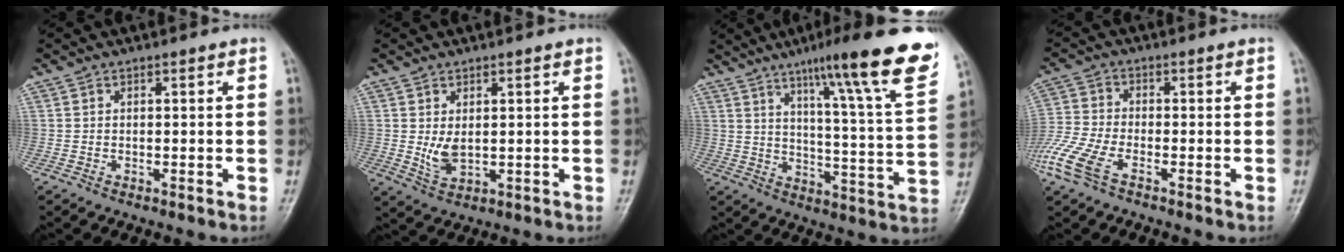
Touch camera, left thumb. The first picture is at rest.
{"total": 3.7, "force": [0.5, 2.1, 3.0], "torque": [-0.048, -0.014, 0.019]}
{"total": 21.2, "force": [13.2, 1.9, 16.5], "torque": [-0.209, -0.051, 0.183]}
{"total": 8.7, "force": [-4.8, 3.8, 6.3], "torque": [-0.166, 0.005, -0.101]}